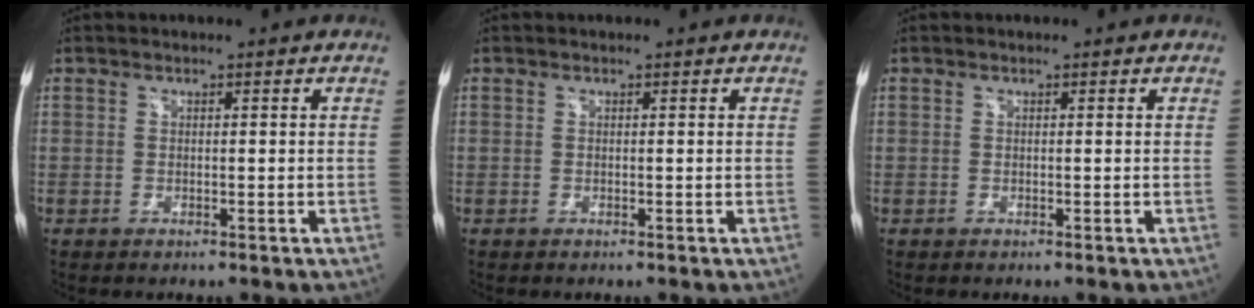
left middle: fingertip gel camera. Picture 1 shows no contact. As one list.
[{"total": 0.0}, {"total": 0.0}]